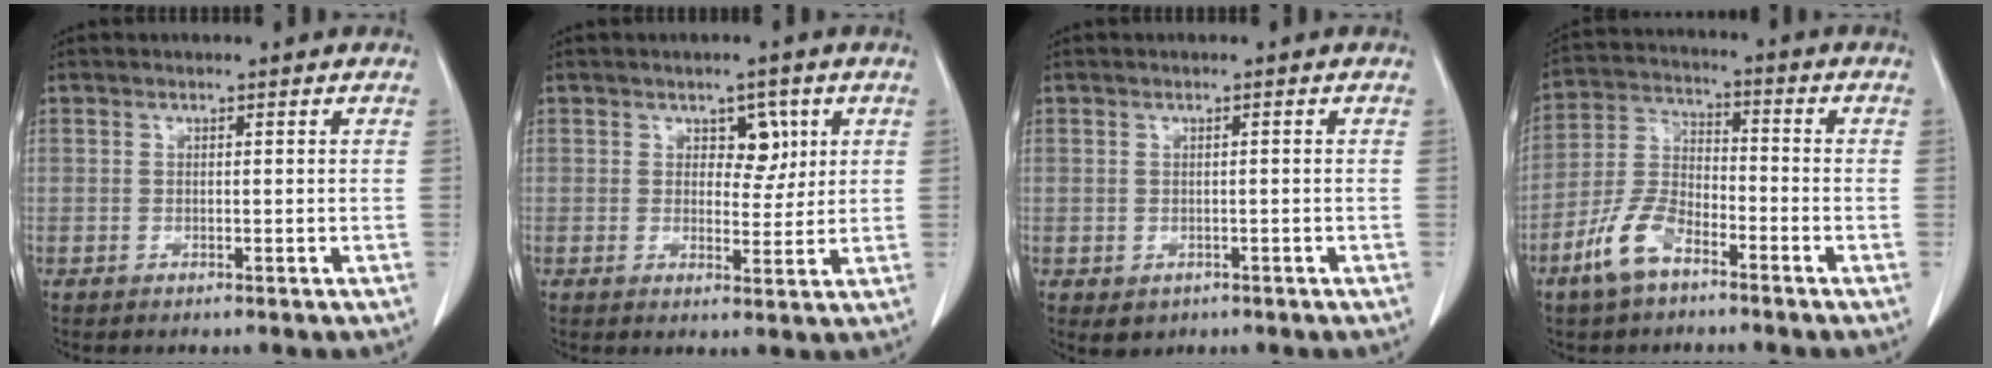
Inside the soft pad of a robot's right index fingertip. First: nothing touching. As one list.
[{"total": 3.9, "force": [1.6, 2.4, 2.6], "torque": [-0.027, 0.003, 0.023]}, {"total": 1.8, "force": [-0.8, 1.5, 0.7], "torque": [-0.008, 0.000, 0.000]}, {"total": 8.8, "force": [-5.5, 4.0, 5.6], "torque": [-0.133, 0.005, -0.112]}]